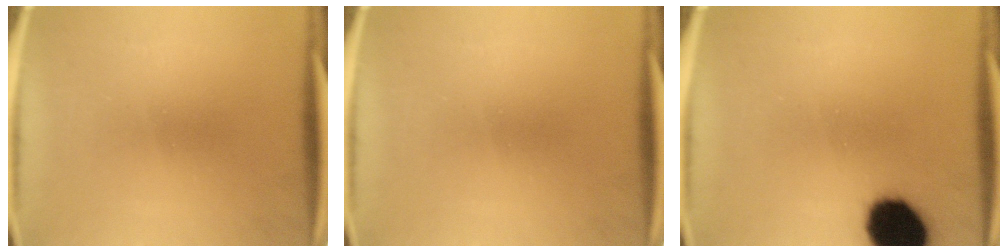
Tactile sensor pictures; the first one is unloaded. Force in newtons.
{"total": 0.0}
{"total": 15.1}